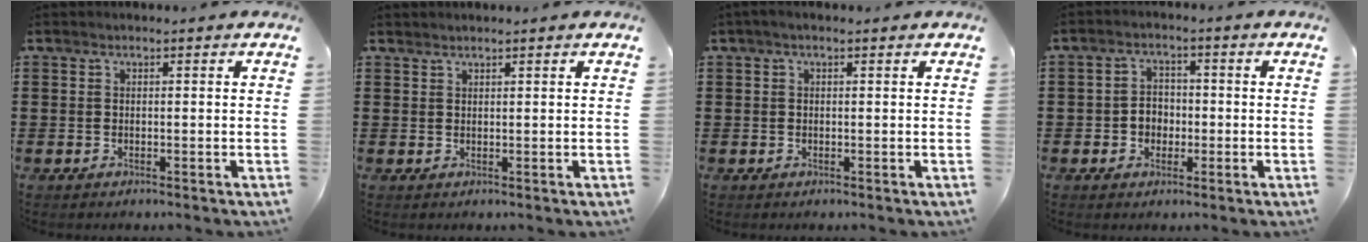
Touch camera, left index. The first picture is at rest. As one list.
[{"total": 0.9, "force": [0.9, 0.1, 0.0], "torque": [-0.002, -0.001, 0.018]}, {"total": 0.6, "force": [0.1, 0.3, 0.6], "torque": [-0.011, 0.003, 0.001]}, {"total": 3.3, "force": [-1.0, 2.7, 1.6], "torque": [-0.037, 0.005, -0.023]}]